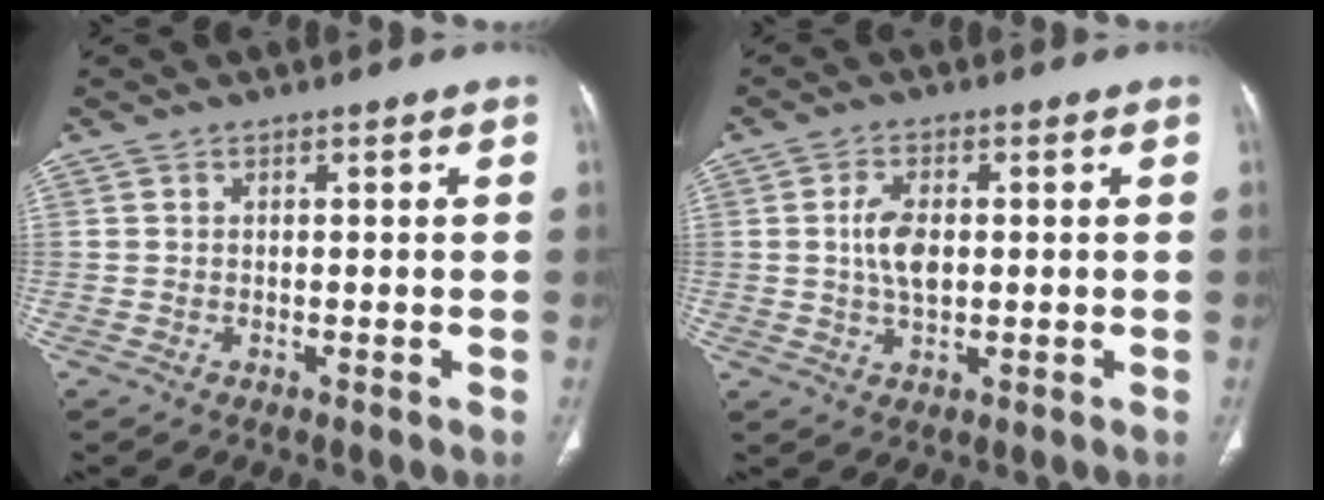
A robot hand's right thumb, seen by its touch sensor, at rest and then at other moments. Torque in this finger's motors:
{"motor_torque": [0.96, 0.88, 0.74, 0.40, 0.09]}